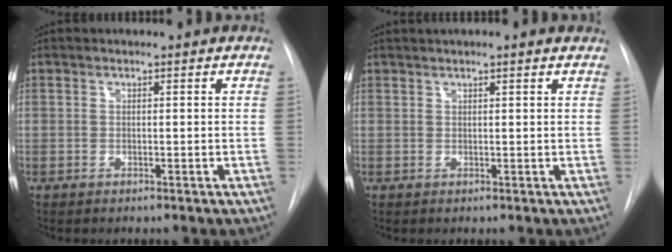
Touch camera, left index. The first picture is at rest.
{"total": 4.9, "force": [4.1, 0.6, 2.7], "torque": [-0.044, 0.031, 0.051]}